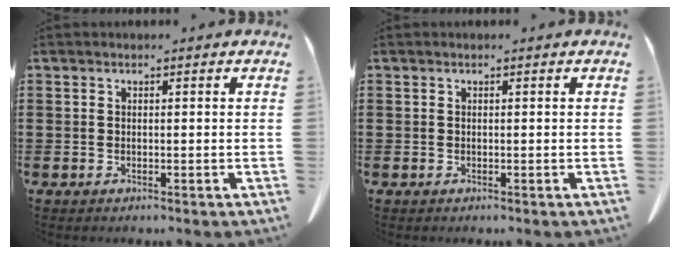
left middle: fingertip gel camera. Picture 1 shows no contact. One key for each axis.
{"total": 0.0}